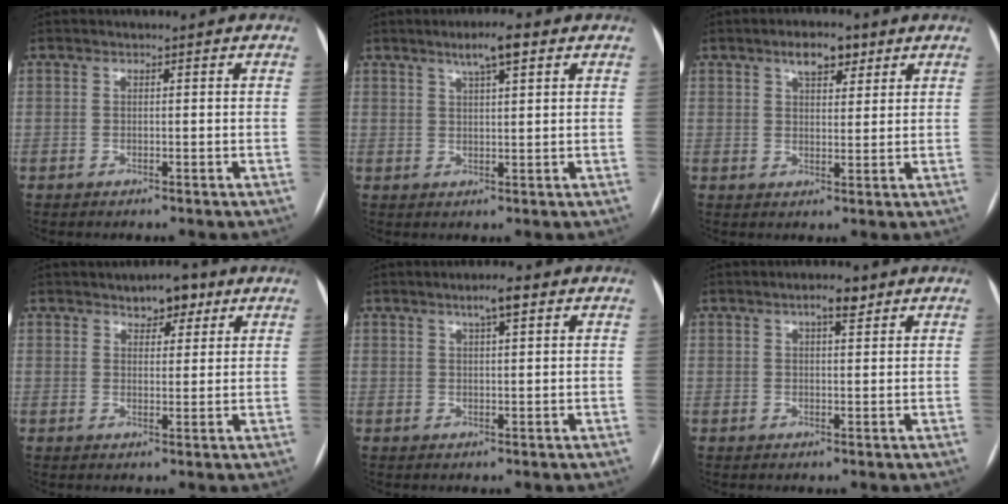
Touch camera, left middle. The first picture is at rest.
{"total": 4.9, "force": [3.0, 0.6, 3.9], "torque": [-0.068, 0.009, 0.048]}
{"total": 5.2, "force": [3.3, 2.2, 3.4], "torque": [-0.056, 0.008, 0.052]}
{"total": 4.6, "force": [3.0, 2.3, 2.5], "torque": [-0.033, 0.008, 0.045]}
{"total": 3.5, "force": [2.0, 0.4, 2.8], "torque": [-0.051, 0.007, 0.033]}
{"total": 3.4, "force": [2.1, 0.9, 2.5], "torque": [-0.045, 0.007, 0.031]}